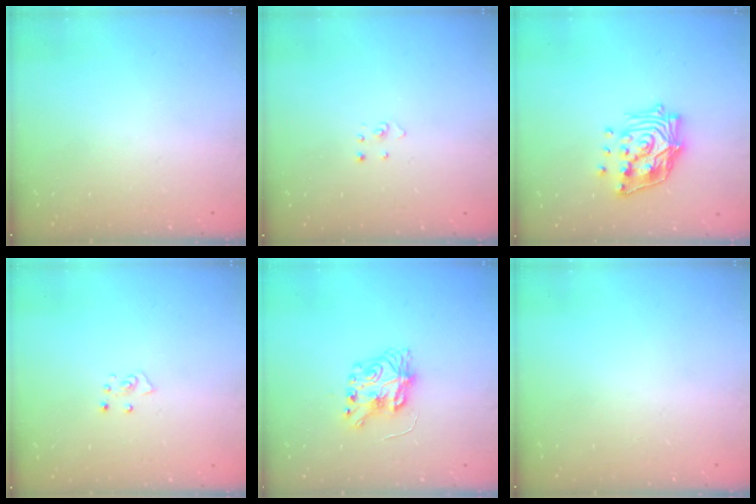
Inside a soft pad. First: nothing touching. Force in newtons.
{"total": 2.2, "press": 2.2, "slide": 0.2}
{"total": 14.6, "press": 14.5, "slide": 1.8}
{"total": 4.2, "press": 4.1, "slide": 0.5}
{"total": 7.9, "press": 7.9, "slide": 0.2}
{"total": 0.0}